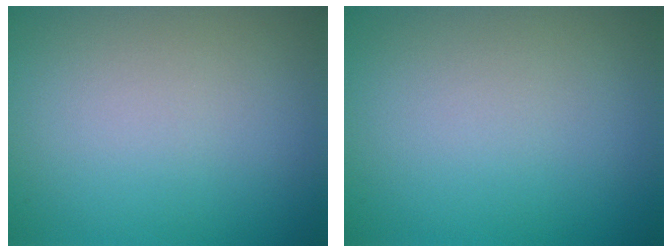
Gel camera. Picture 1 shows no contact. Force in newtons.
{"total": 0.0}